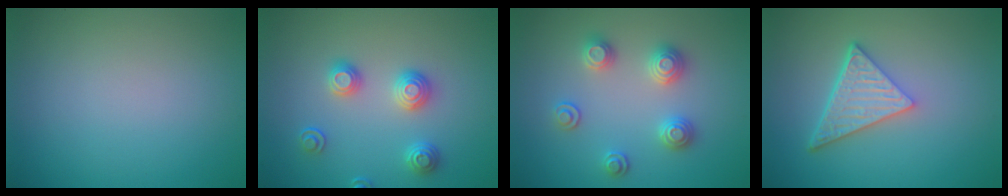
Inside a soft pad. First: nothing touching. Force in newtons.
{"total": 2.9, "press": 2.7, "slide": 1.1}
{"total": 2.9, "press": 2.8, "slide": 0.8}
{"total": 5.0, "press": 3.7, "slide": 3.5}